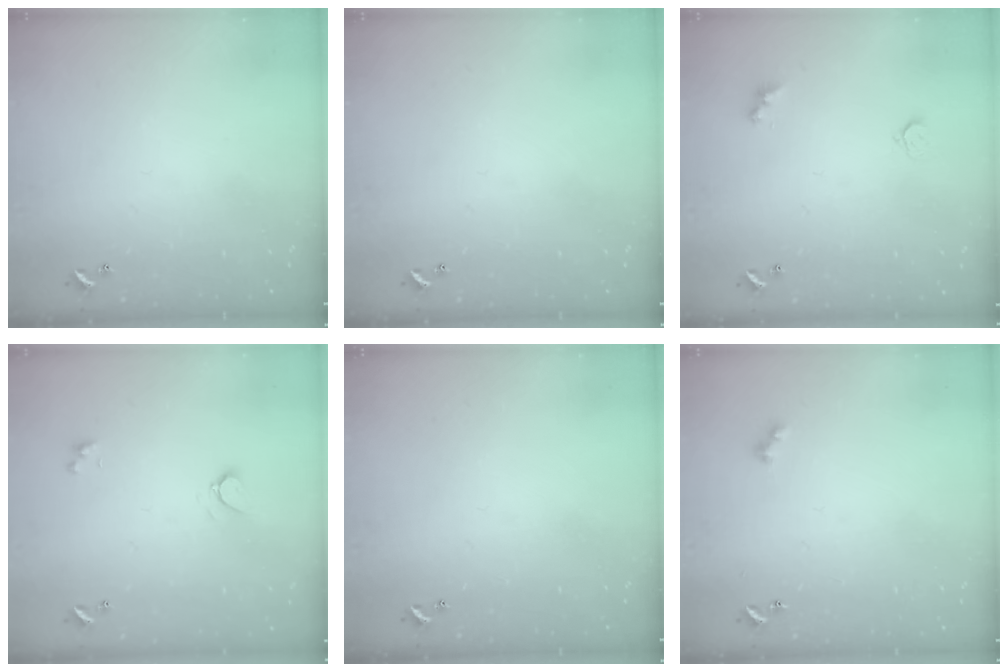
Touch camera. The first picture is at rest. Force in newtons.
{"total": 0.0}
{"total": 3.3, "press": 3.2, "slide": 0.6}
{"total": 0.8, "press": 0.5, "slide": 0.6}
{"total": 0.0}
{"total": 1.9, "press": 1.8, "slide": 0.4}